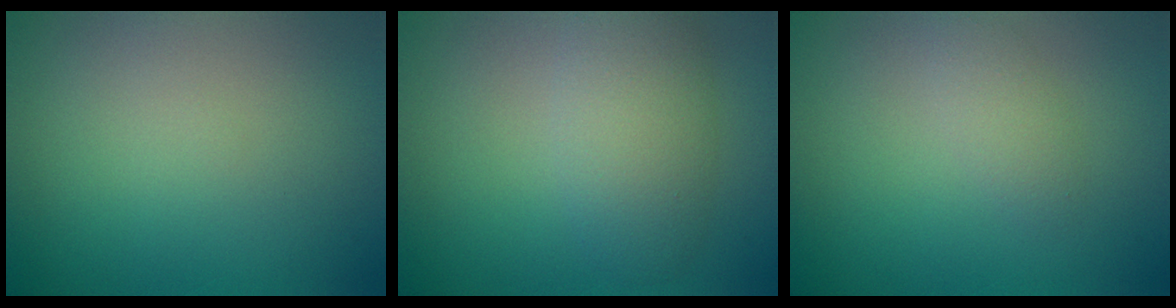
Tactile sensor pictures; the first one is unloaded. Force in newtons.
{"total": 4.2, "press": 4.2, "slide": 0.1}
{"total": 1.4, "press": 1.4, "slide": 0.1}